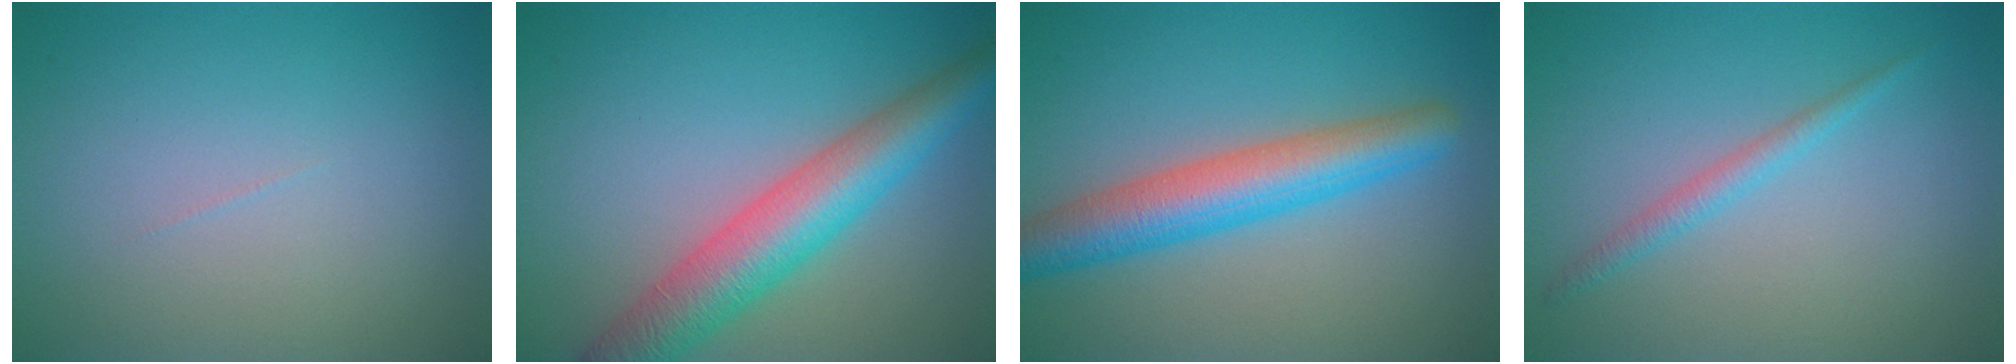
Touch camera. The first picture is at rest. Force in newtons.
{"total": 7.0, "press": 7.0, "slide": 0.4}
{"total": 6.1, "press": 6.1, "slide": 0.2}
{"total": 1.5, "press": 1.5, "slide": 0.1}